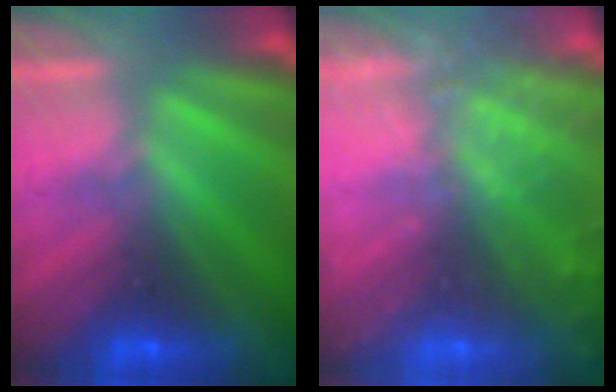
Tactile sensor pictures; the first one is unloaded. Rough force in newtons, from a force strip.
{"total": 9.0}